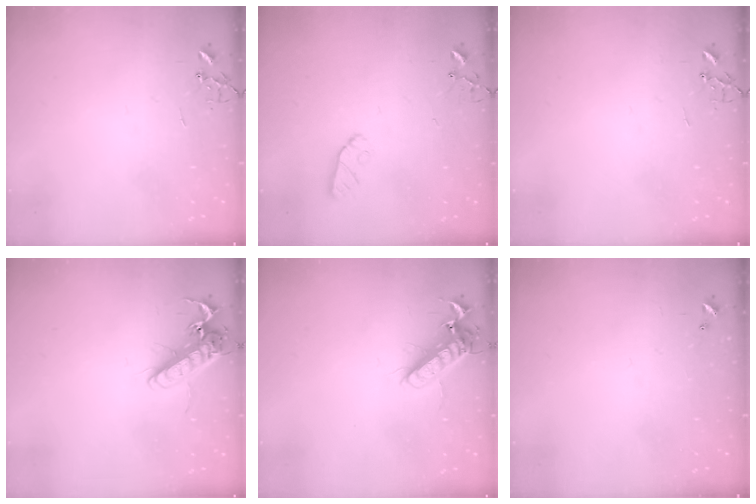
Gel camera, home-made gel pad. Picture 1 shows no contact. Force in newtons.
{"total": 5.0, "press": 5.0, "slide": 0.5}
{"total": 0.0}
{"total": 13.4, "press": 13.2, "slide": 2.5}
{"total": 12.7, "press": 12.5, "slide": 2.1}
{"total": 0.0}